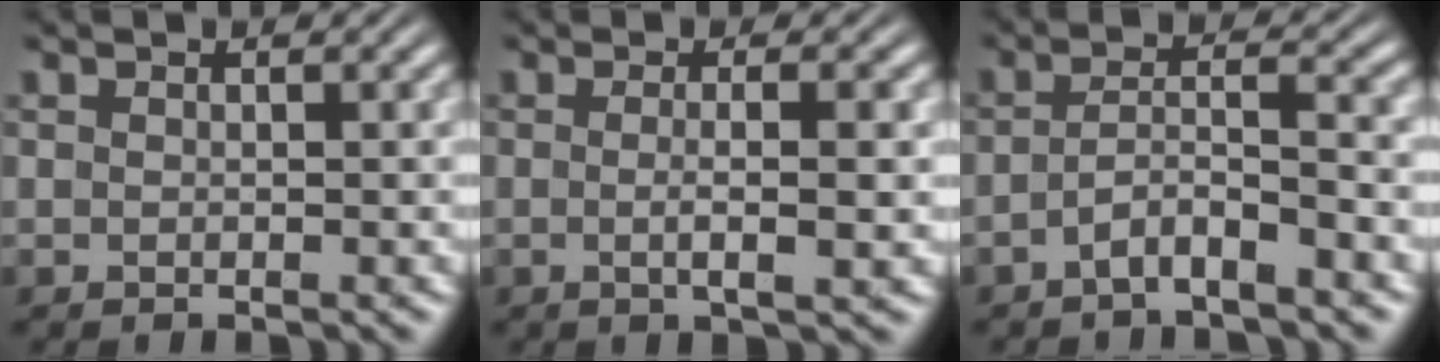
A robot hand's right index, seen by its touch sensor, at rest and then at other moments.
{"total": 2.3, "force": [-0.5, -0.3, 2.2], "torque": [-0.034, -0.005, -0.005]}
{"total": 3.0, "force": [-2.2, 0.7, 1.9], "torque": [-0.026, -0.001, -0.039]}